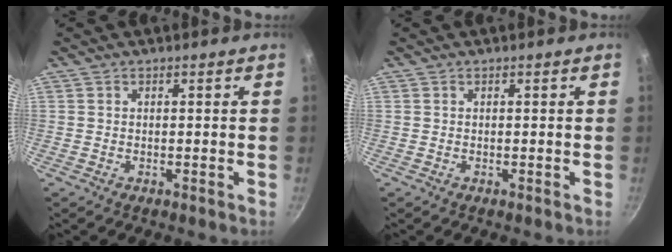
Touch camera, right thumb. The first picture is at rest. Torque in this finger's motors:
{"motor_torque": [-0.02, 0.01, 0.00, 0.00, 0.02]}